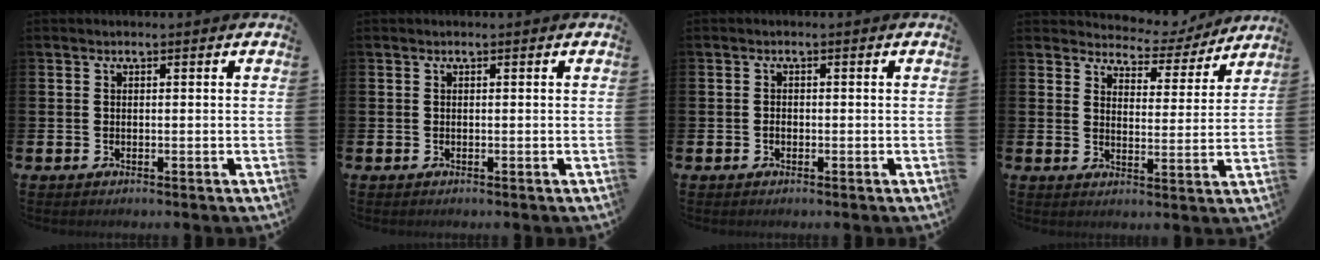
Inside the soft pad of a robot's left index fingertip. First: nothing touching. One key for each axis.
{"total": 0.0}
{"total": 0.8, "fx": -0.5, "fy": 0.5, "fz": 0.4, "tx": -0.006, "ty": 0.001, "tz": -0.011}
{"total": 4.5, "fx": 4.3, "fy": 1.4, "fz": 0.2, "tx": -0.015, "ty": -0.040, "tz": 0.069}